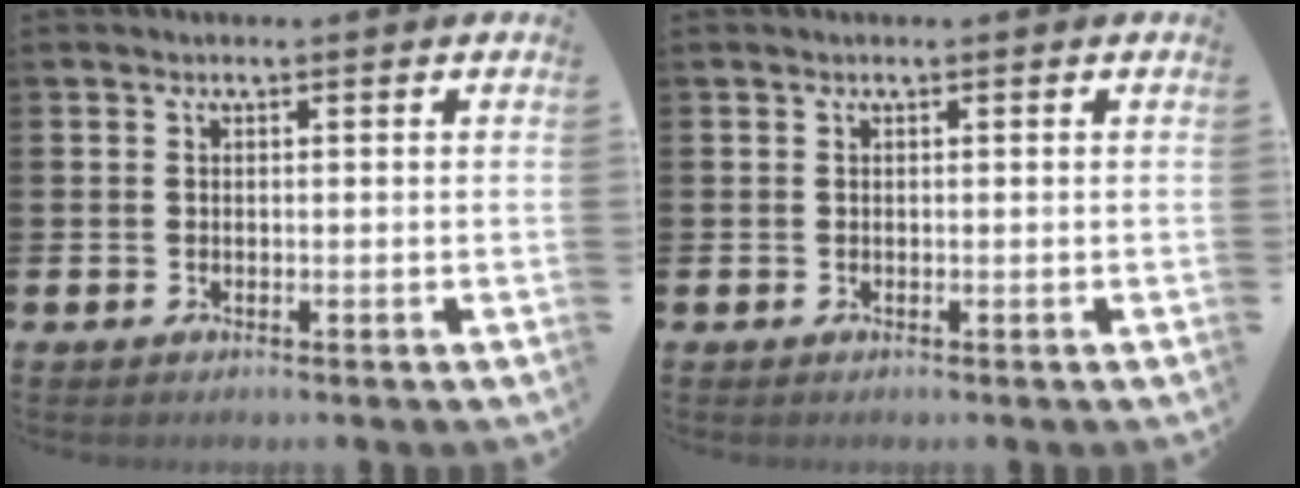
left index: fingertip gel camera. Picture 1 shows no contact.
{"total": 0.0}